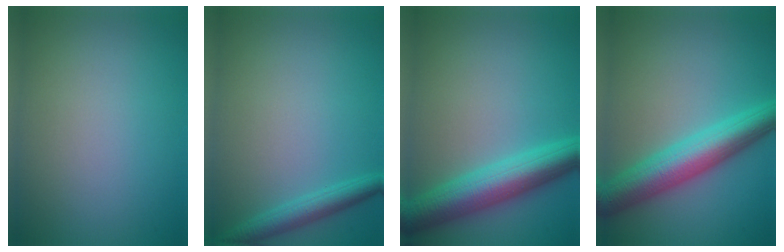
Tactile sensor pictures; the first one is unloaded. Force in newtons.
{"total": 2.5, "press": 2.5, "slide": 0.1}
{"total": 6.8, "press": 6.8, "slide": 0.1}
{"total": 6.9, "press": 6.9, "slide": 0.1}